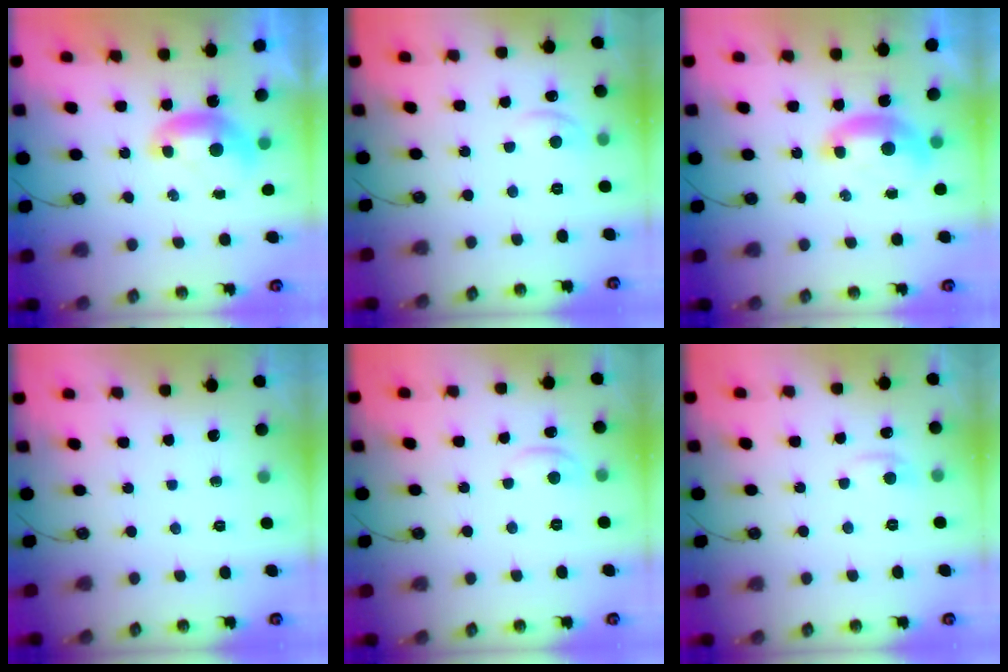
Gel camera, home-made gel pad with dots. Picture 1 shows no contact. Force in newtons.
{"total": 1.1, "press": 0.7, "slide": 0.8}
{"total": 1.7, "press": 1.6, "slide": 0.7}
{"total": 0.0}
{"total": 1.3, "press": 1.2, "slide": 0.2}
{"total": 1.0, "press": 0.8, "slide": 0.6}